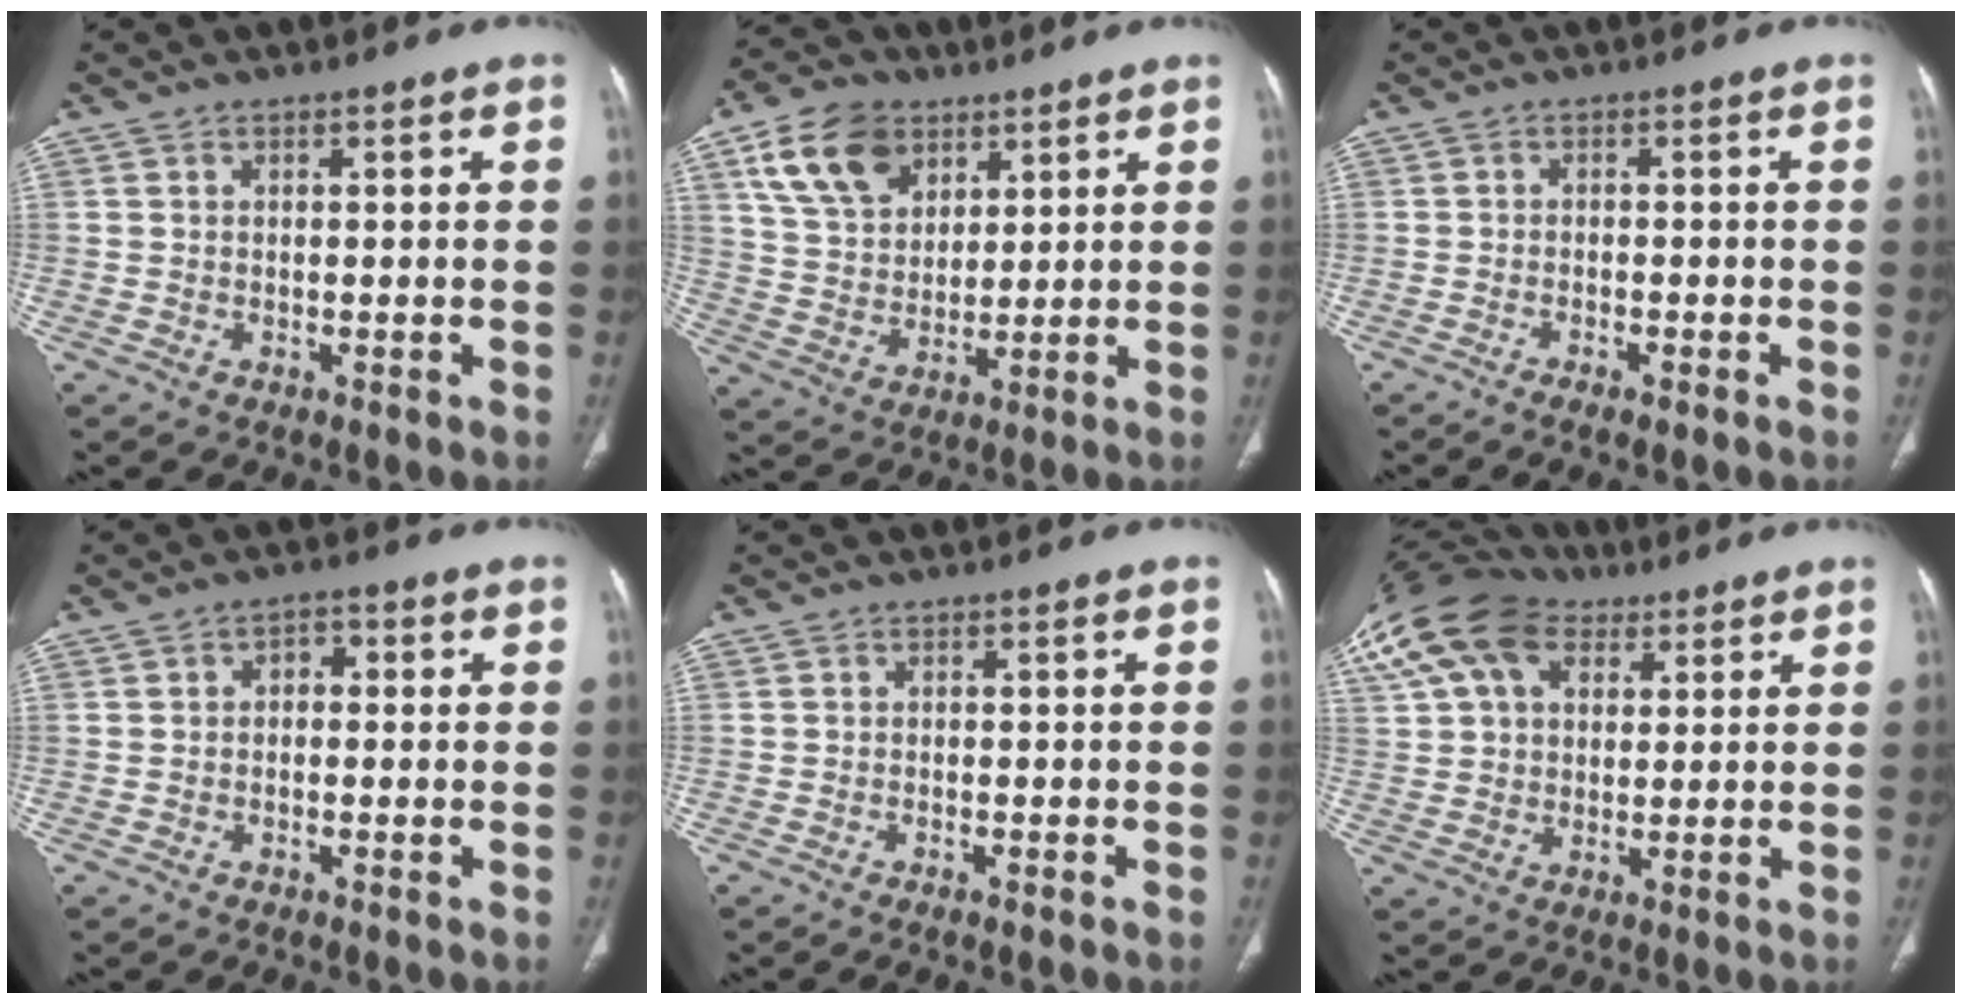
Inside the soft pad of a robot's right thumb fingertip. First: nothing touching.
{"total": 13.4, "force": [6.8, 9.1, 7.2], "torque": [-0.112, -0.017, 0.131]}
{"total": 2.3, "force": [-1.6, 0.4, 1.6], "torque": [-0.033, 0.003, -0.025]}
{"total": 2.7, "force": [0.0, 1.9, 1.8], "torque": [-0.015, 0.011, -0.008]}
{"total": 1.3, "force": [-0.9, 0.2, 0.9], "torque": [-0.021, 0.000, -0.013]}
{"total": 21.3, "force": [11.1, 13.6, 12.1], "torque": [-0.280, 0.046, 0.208]}